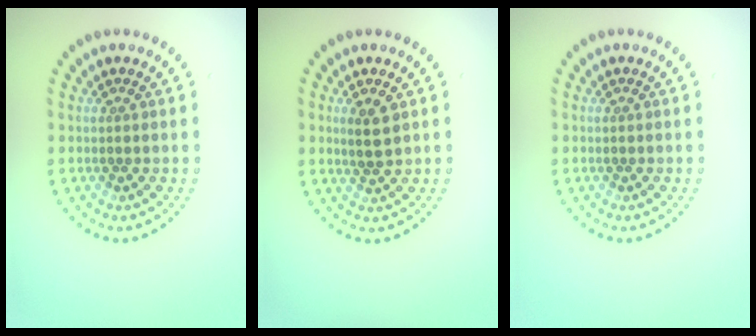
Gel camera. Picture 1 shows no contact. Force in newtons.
{"total": 2.1, "press": 1.9, "slide": 0.7}
{"total": 0.0}